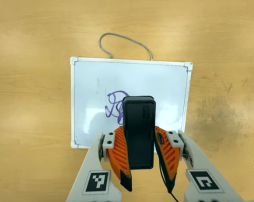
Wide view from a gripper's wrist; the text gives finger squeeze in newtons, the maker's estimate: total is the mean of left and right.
{"total": 6.8, "left": 5.9, "right": 7.6}